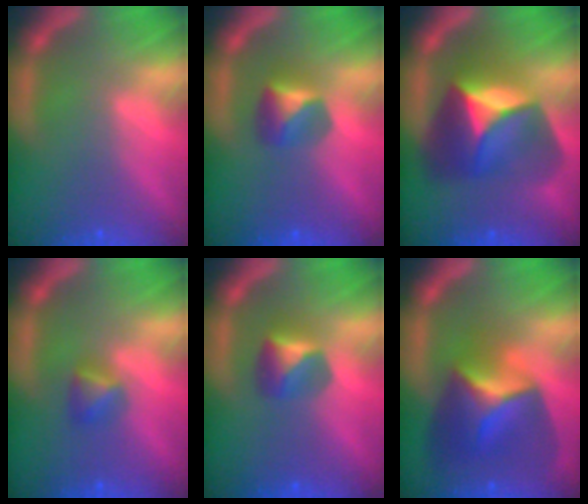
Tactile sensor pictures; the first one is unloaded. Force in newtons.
{"total": 2.9}
{"total": 9.0}
{"total": 1.9}
{"total": 2.9}
{"total": 7.9}